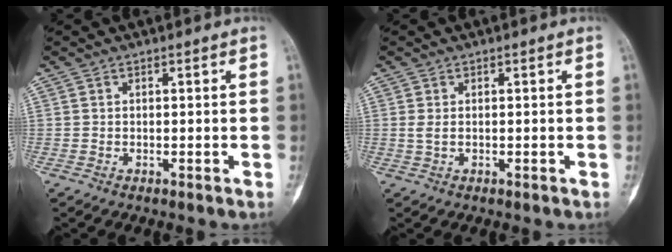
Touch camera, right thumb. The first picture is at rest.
{"total": 1.2, "force": [0.1, 0.6, 1.0], "torque": [-0.025, -0.001, 0.003]}